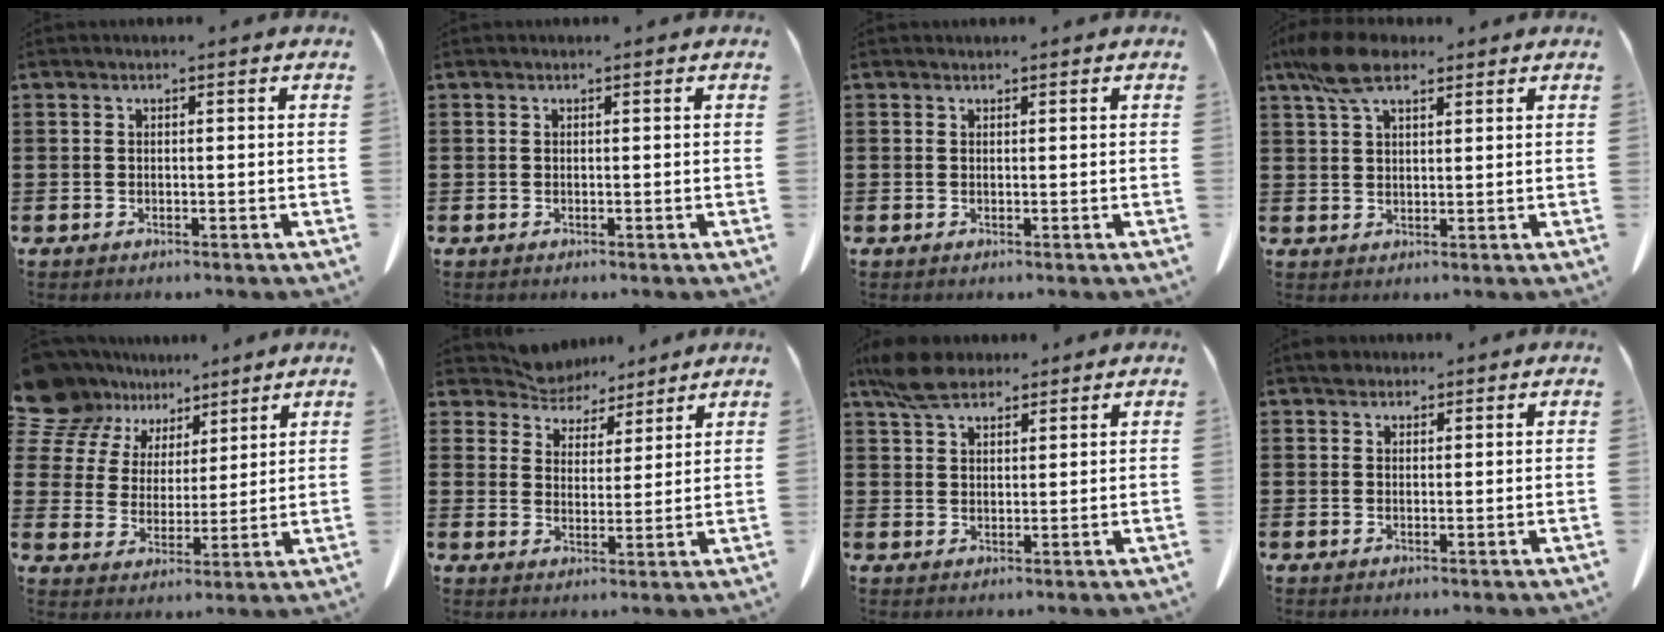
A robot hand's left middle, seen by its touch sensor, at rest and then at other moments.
{"total": 0.0}
{"total": 0.7, "force": [0.5, 0.4, 0.0], "torque": [-0.002, 0.000, 0.010]}
{"total": 6.9, "force": [4.6, 2.7, 4.5], "torque": [-0.100, 0.001, 0.086]}
{"total": 9.4, "force": [7.5, 5.6, 1.1], "torque": [-0.070, -0.037, 0.146]}
{"total": 5.8, "force": [5.4, 2.2, 0.1], "torque": [-0.035, -0.030, 0.097]}
{"total": 6.1, "force": [4.8, 2.6, 2.8], "torque": [-0.069, 0.001, 0.092]}
{"total": 2.1, "force": [1.7, 1.1, 0.4], "torque": [-0.004, -0.001, 0.033]}